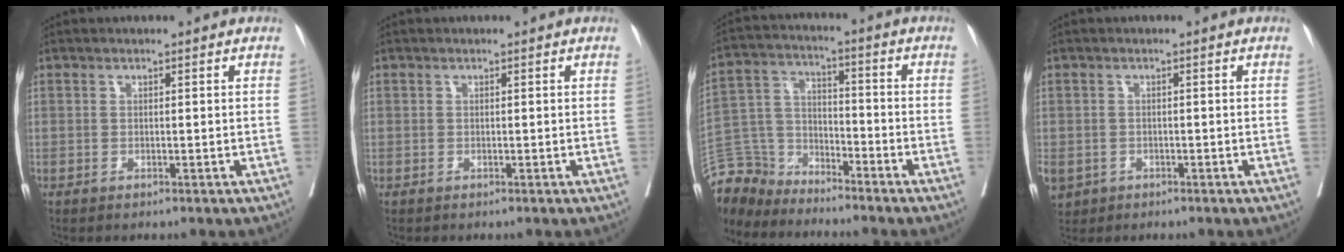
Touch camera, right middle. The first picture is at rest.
{"total": 0.0}
{"total": 8.8, "force": [-8.3, 2.8, -0.5], "torque": [-0.002, 0.017, -0.169]}
{"total": 5.8, "force": [-2.8, 4.8, 1.8], "torque": [-0.057, -0.006, -0.040]}